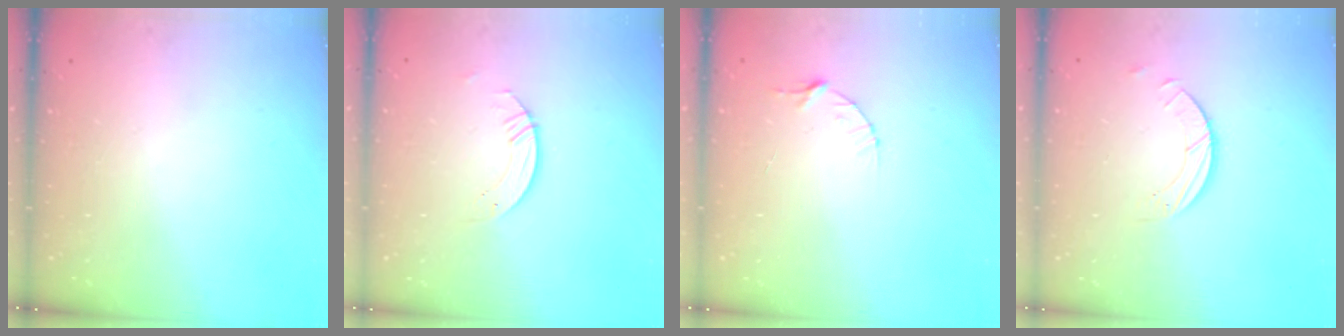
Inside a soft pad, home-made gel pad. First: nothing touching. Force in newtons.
{"total": 3.8, "press": 3.8, "slide": 0.4}
{"total": 4.1, "press": 4.1, "slide": 0.4}
{"total": 3.2, "press": 3.1, "slide": 0.3}